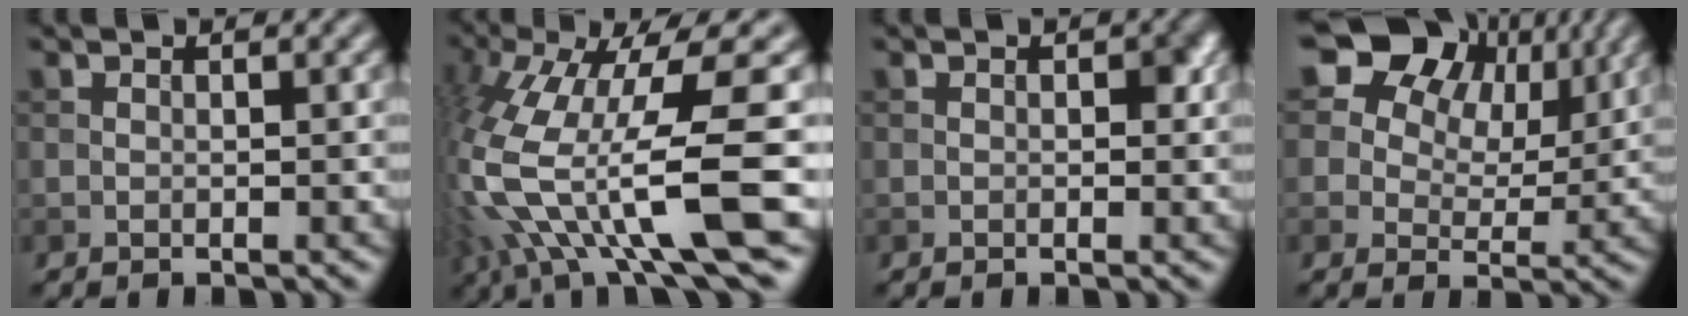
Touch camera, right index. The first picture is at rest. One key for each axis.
{"total": 12.9, "fx": -2.2, "fy": 3.6, "fz": 12.2, "tx": -0.247, "ty": -0.015, "tz": -0.031}
{"total": 1.3, "fx": 0.2, "fy": 1.0, "fz": 0.9, "tx": -0.006, "ty": -0.003, "tz": 0.001}
{"total": 14.2, "fx": 8.1, "fy": 9.4, "fz": 6.9, "tx": -0.139, "ty": 0.029, "tz": 0.153}